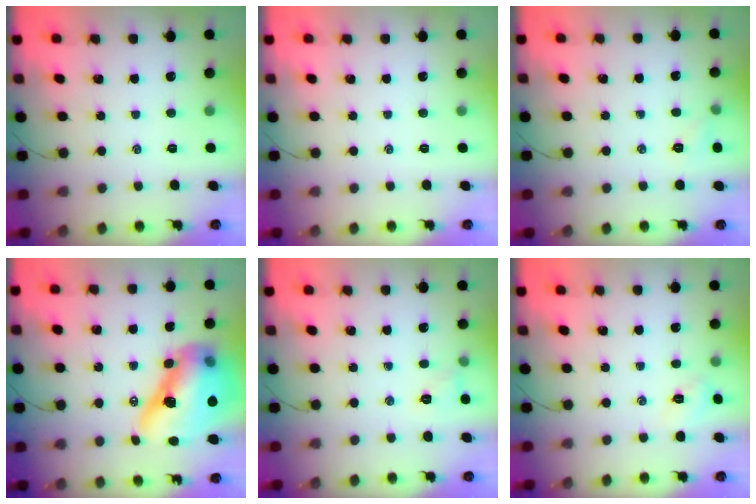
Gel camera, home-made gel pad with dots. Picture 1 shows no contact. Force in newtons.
{"total": 0.0}
{"total": 4.2, "press": 4.0, "slide": 1.1}
{"total": 19.4, "press": 18.6, "slide": 5.4}
{"total": 5.4, "press": 5.2, "slide": 1.5}
{"total": 2.7, "press": 2.6, "slide": 0.8}